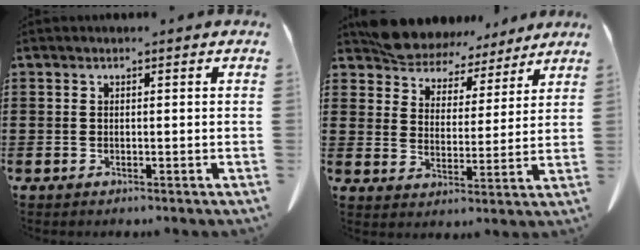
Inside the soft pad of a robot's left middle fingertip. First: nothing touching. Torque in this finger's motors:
{"motor_torque": [1.93, 0.21, 0.40, 0.05]}